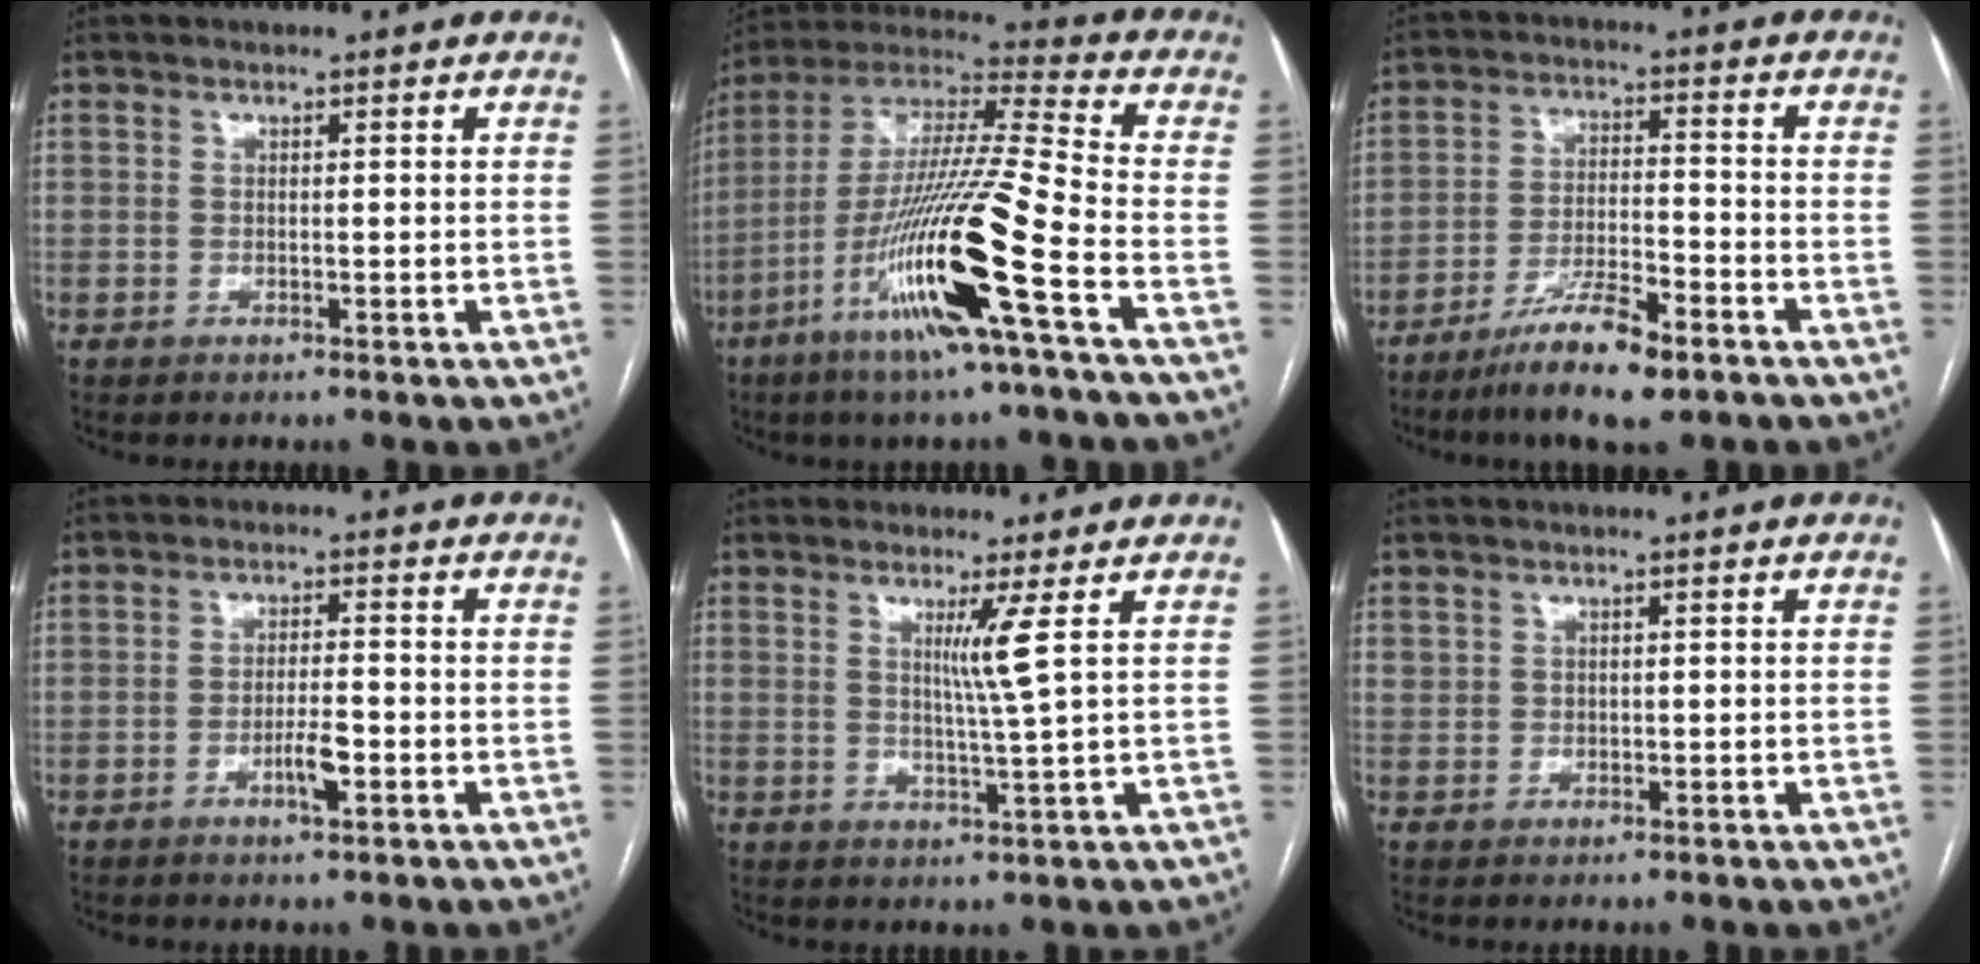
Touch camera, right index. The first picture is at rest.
{"total": 20.2, "force": [-8.3, -0.7, 18.4], "torque": [-0.383, -0.029, -0.164]}
{"total": 10.1, "force": [-6.9, 1.4, 7.2], "torque": [-0.136, -0.018, -0.121]}
{"total": 3.8, "force": [-1.7, 0.5, 3.4], "torque": [-0.061, 0.000, -0.030]}
{"total": 4.0, "force": [1.5, -1.7, 3.3], "torque": [-0.065, -0.017, 0.033]}
{"total": 0.7, "force": [0.3, 0.6, 0.1], "torque": [0.006, 0.009, 0.005]}